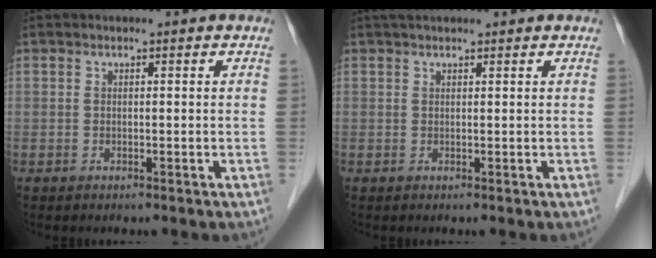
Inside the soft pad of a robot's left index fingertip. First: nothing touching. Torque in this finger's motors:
{"motor_torque": [0.04, -0.46, 0.05, 0.03]}